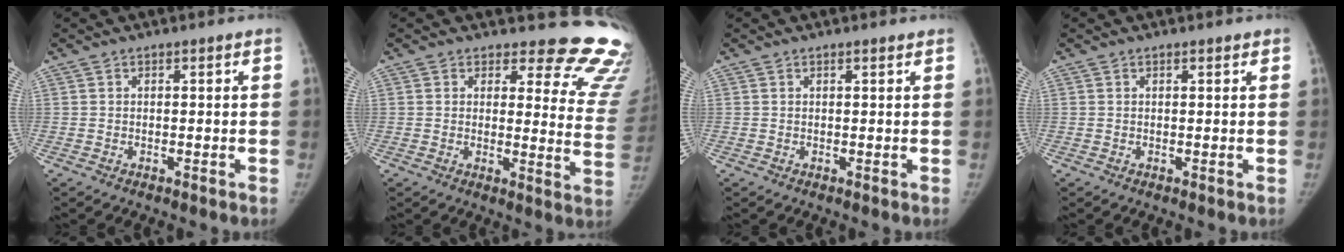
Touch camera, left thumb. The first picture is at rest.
{"total": 16.6, "force": [15.0, 5.8, 4.3], "torque": [0.007, -0.143, 0.139]}
{"total": 0.6, "force": [0.5, 0.1, 0.3], "torque": [-0.008, -0.003, 0.008]}
{"total": 0.6, "force": [0.5, 0.2, 0.4], "torque": [-0.007, -0.002, 0.006]}